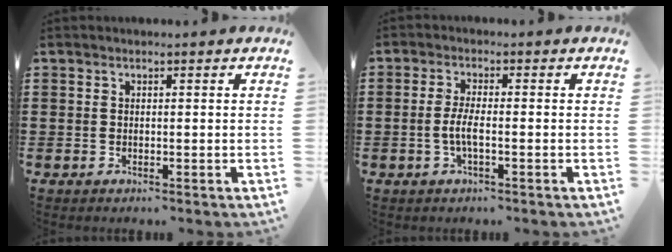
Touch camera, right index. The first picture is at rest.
{"total": 3.4, "force": [-1.0, 0.6, 3.2], "torque": [-0.078, -0.006, -0.026]}